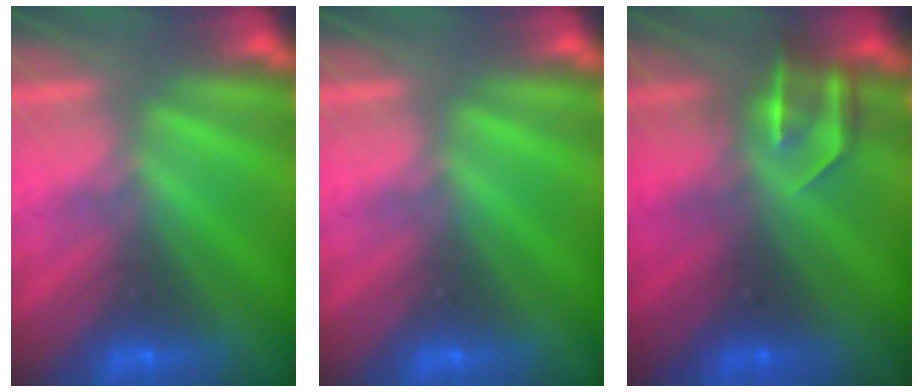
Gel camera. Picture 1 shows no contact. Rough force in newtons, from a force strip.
{"total": 0.0}
{"total": 3.2}